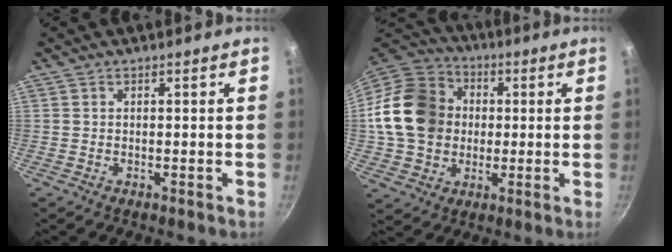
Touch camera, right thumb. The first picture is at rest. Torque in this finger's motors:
{"motor_torque": [1.51, 3.35, 1.22, -0.99, 0.52]}